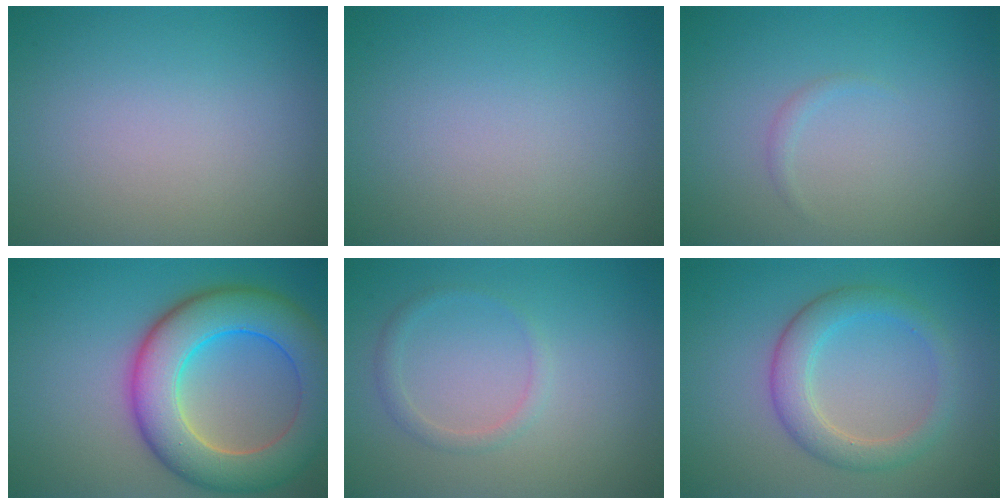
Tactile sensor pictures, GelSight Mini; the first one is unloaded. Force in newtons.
{"total": 0.0}
{"total": 0.6, "press": 0.5, "slide": 0.1}
{"total": 9.8, "press": 9.8, "slide": 0.4}
{"total": 1.4, "press": 1.4, "slide": 0.1}
{"total": 3.8, "press": 3.7, "slide": 0.2}